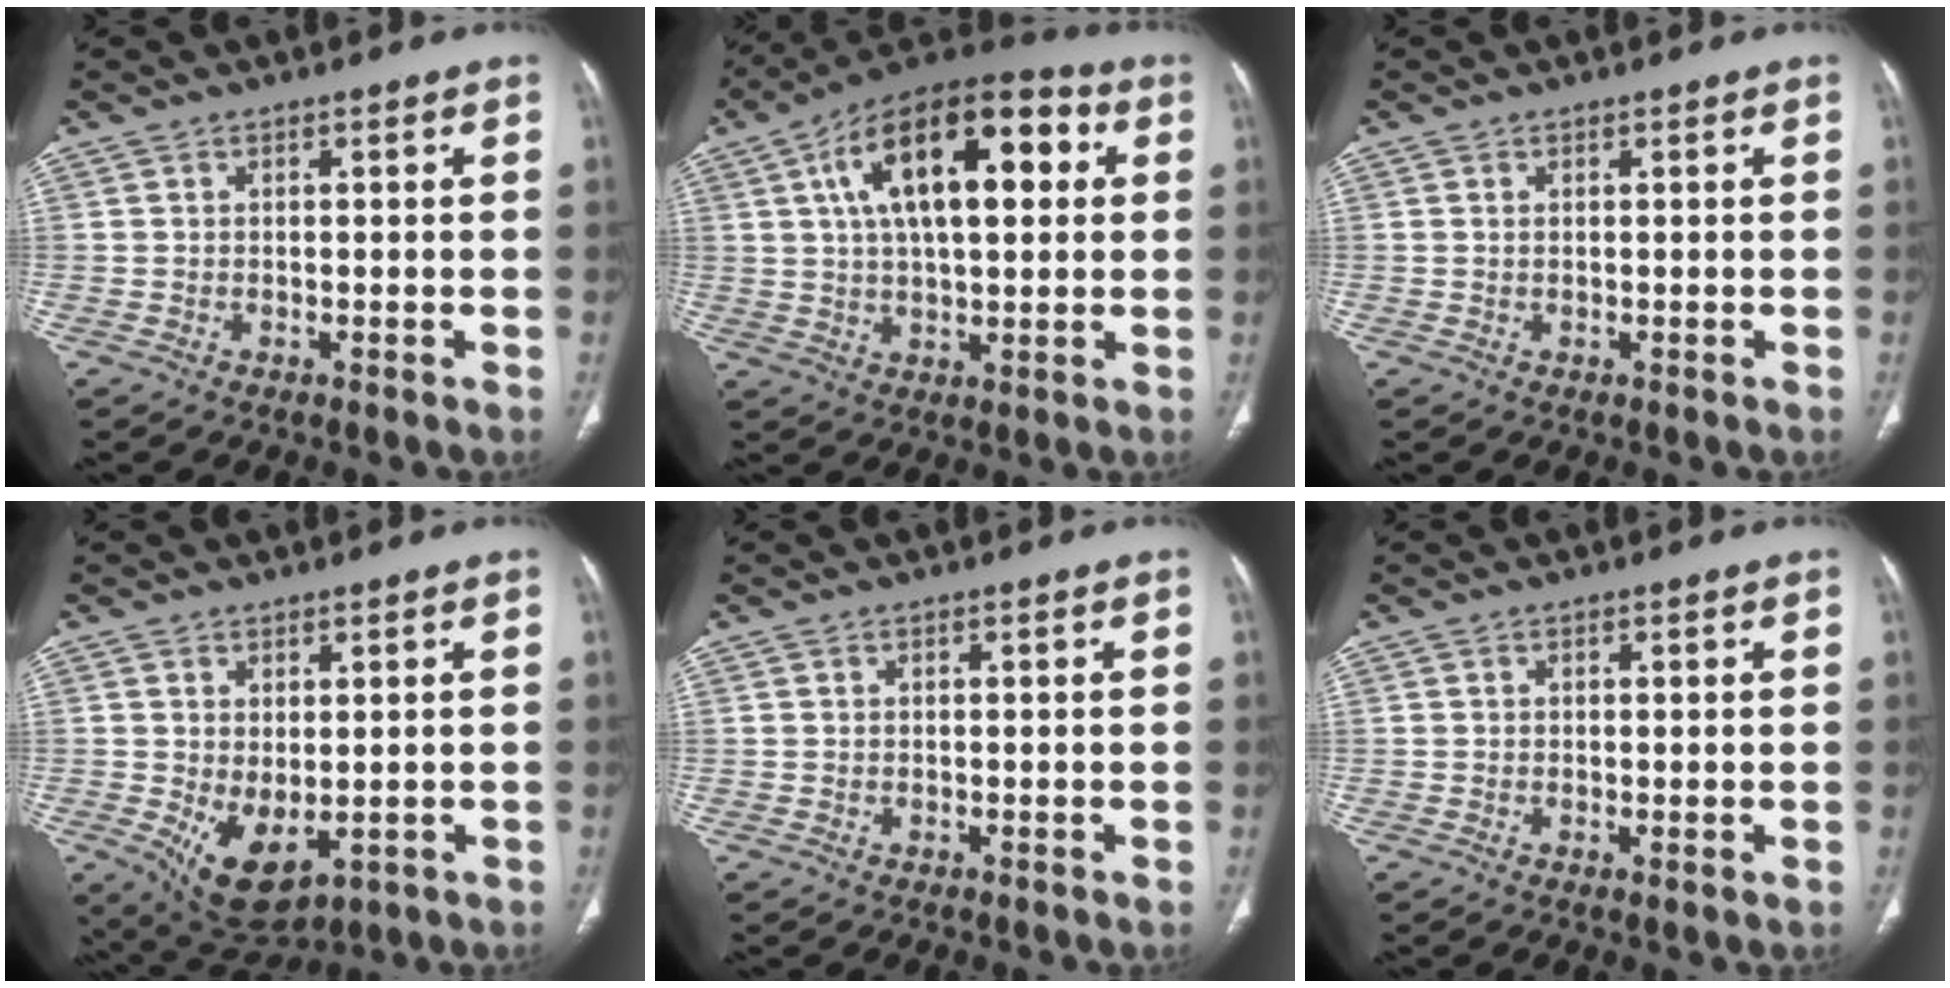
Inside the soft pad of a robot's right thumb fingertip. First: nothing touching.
{"total": 21.0, "force": [5.6, 9.9, 17.7], "torque": [-0.266, 0.019, 0.080]}
{"total": 0.0}
{"total": 8.4, "force": [-1.4, 4.7, 6.9], "torque": [-0.105, -0.011, 0.004]}
{"total": 0.0}
{"total": 0.6, "force": [0.0, 0.2, 0.5], "torque": [-0.014, -0.004, -0.001]}